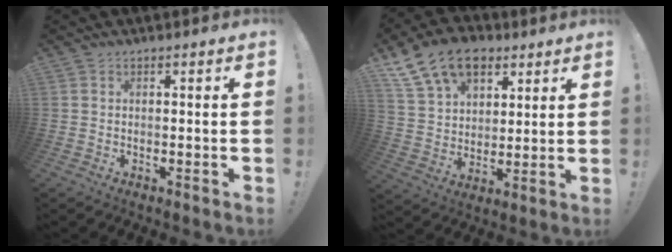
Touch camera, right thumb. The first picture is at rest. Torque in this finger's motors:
{"motor_torque": [1.50, 1.56, 0.84, 0.72, 0.04]}